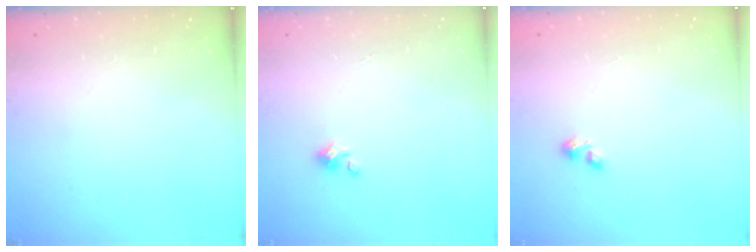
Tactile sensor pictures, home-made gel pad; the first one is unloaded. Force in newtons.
{"total": 1.5, "press": 1.5, "slide": 0.1}
{"total": 2.2, "press": 2.2, "slide": 0.4}